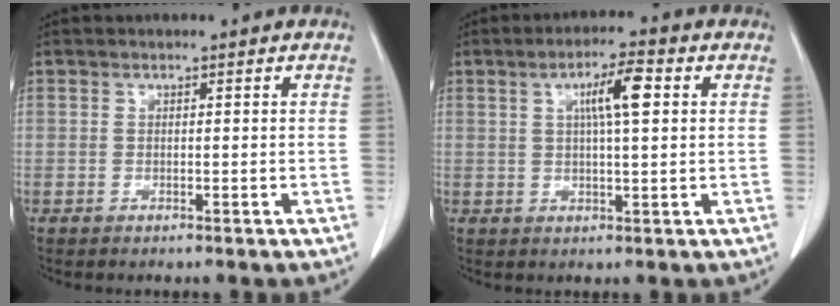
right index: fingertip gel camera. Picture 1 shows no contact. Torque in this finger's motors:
{"motor_torque": [0.77, 0.19, 0.28, 0.09]}